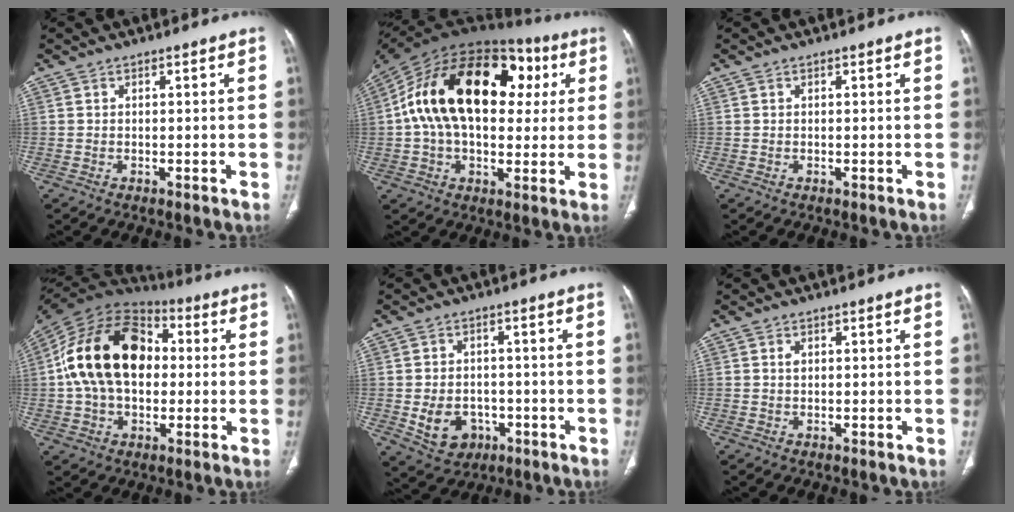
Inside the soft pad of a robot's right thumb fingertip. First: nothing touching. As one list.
[{"total": 28.4, "force": [6.2, 17.0, 21.9], "torque": [-0.368, 0.051, 0.096]}, {"total": 0.0}, {"total": 21.8, "force": [1.7, 14.5, 16.2], "torque": [-0.287, 0.028, 0.024]}, {"total": 8.2, "force": [-2.3, 6.6, 4.4], "torque": [-0.056, 0.018, -0.021]}, {"total": 1.0, "force": [0.2, 0.7, 0.6], "torque": [-0.010, 0.001, 0.005]}]